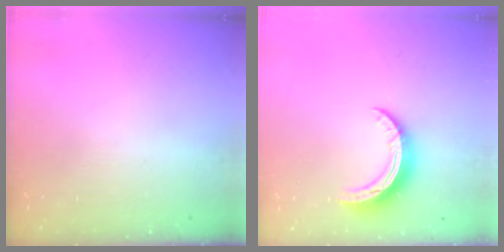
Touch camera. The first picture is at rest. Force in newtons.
{"total": 9.9, "press": 9.9, "slide": 0.2}